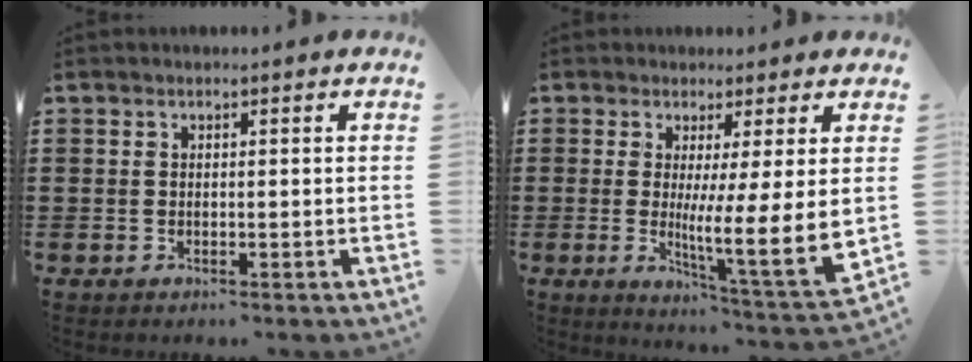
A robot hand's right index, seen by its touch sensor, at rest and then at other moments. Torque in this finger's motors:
{"motor_torque": [2.14, 0.00, 0.88, 0.10]}